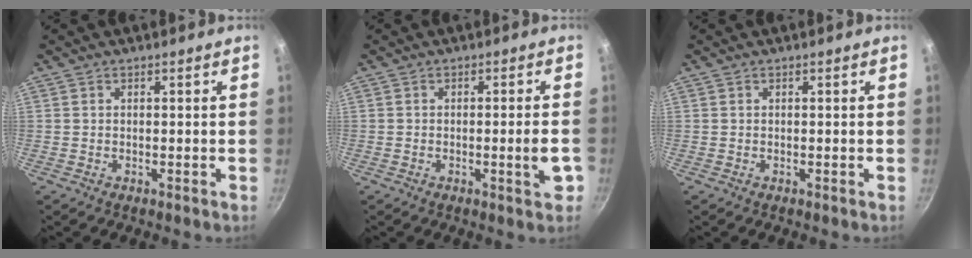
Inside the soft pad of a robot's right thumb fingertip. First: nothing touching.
{"total": 4.1, "force": [-1.2, 0.4, 3.8], "torque": [-0.050, 0.005, -0.015]}
{"total": 0.0}